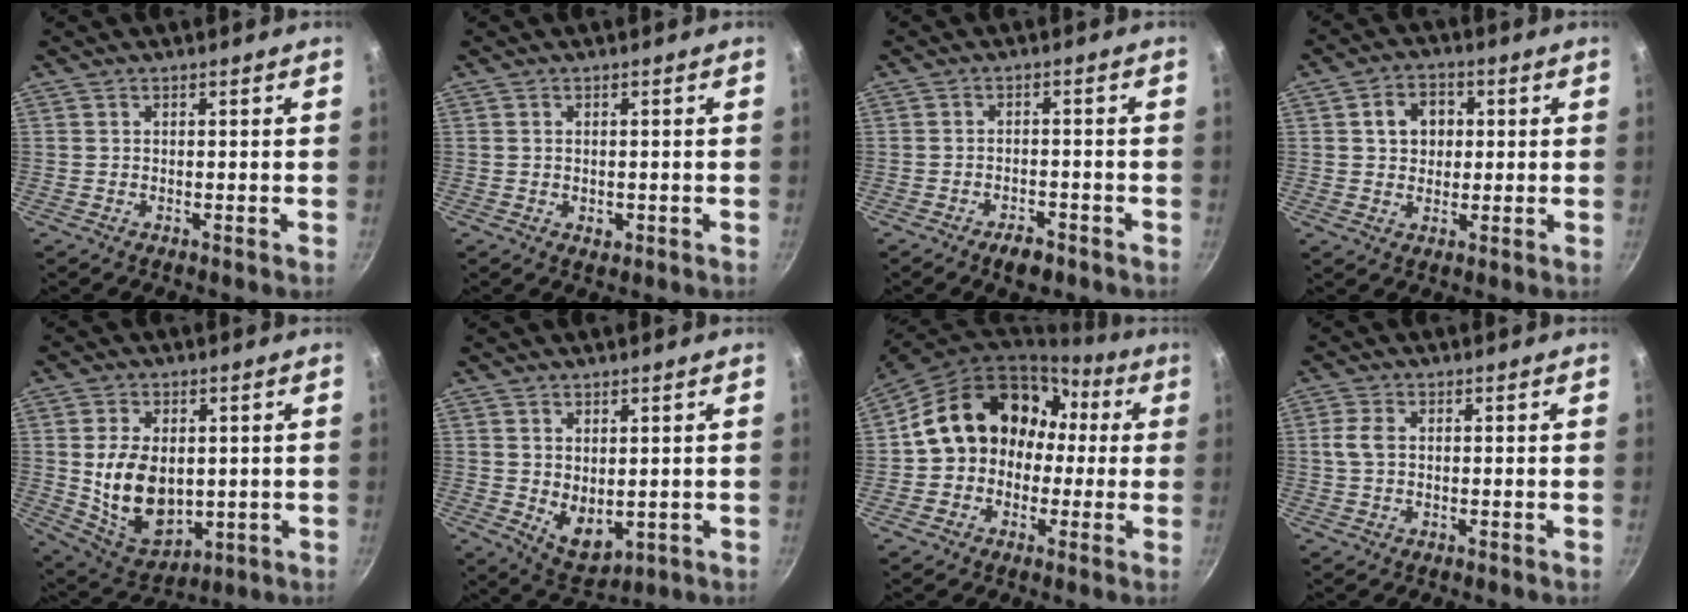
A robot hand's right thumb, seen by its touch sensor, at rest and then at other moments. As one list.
[{"total": 1.8, "force": [-0.3, 1.3, 1.2], "torque": [-0.015, -0.002, -0.004]}, {"total": 4.1, "force": [-2.8, 1.8, 2.3], "torque": [-0.029, 0.020, -0.041]}, {"total": 6.7, "force": [1.3, 5.4, 3.6], "torque": [-0.030, 0.008, 0.015]}, {"total": 13.6, "force": [0.7, 9.1, 10.1], "torque": [-0.154, -0.023, 0.035]}, {"total": 6.7, "force": [0.9, 4.2, 5.1], "torque": [-0.065, -0.022, 0.033]}, {"total": 17.7, "force": [1.1, 14.5, 9.9], "torque": [-0.123, 0.070, 0.014]}, {"total": 3.0, "force": [0.3, 1.9, 2.4], "torque": [-0.054, 0.006, 0.004]}]